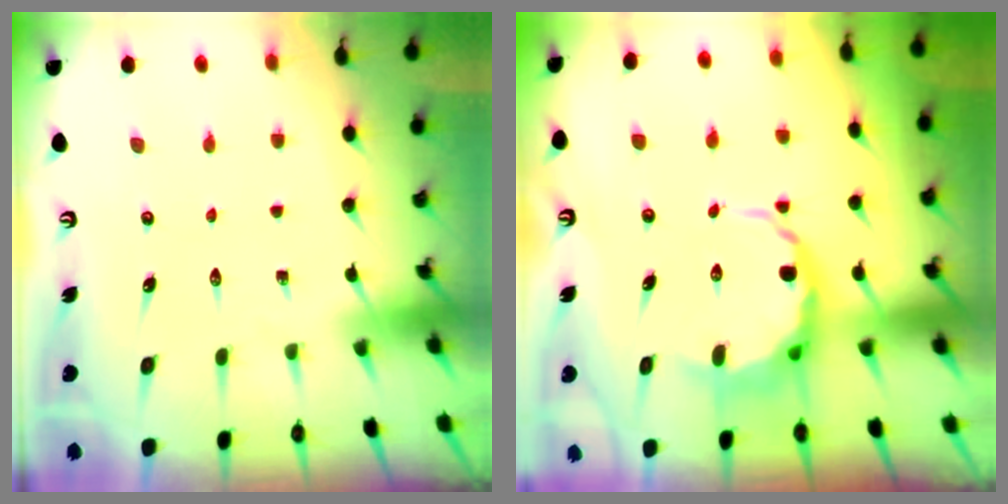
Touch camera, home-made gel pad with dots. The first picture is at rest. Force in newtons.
{"total": 7.3, "press": 7.0, "slide": 2.0}